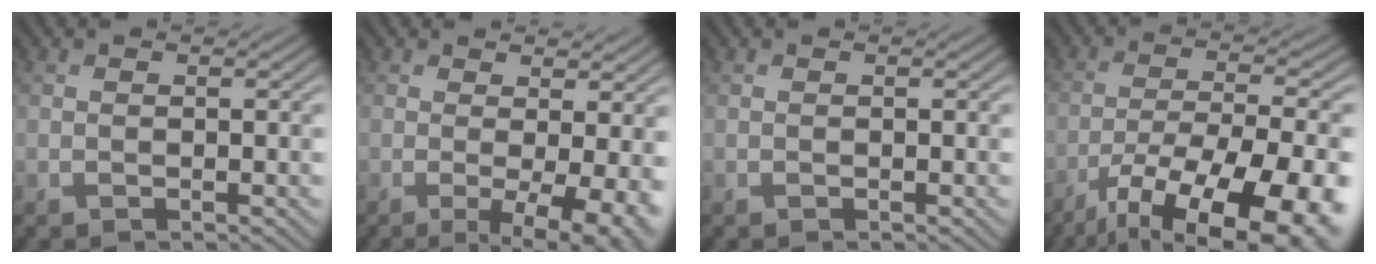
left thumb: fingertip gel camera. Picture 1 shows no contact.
{"total": 6.8, "force": [-0.5, 1.9, 6.5], "torque": [-0.093, -0.009, -0.004]}
{"total": 0.0}
{"total": 17.9, "force": [-11.6, 5.7, 12.4], "torque": [-0.181, -0.033, -0.168]}